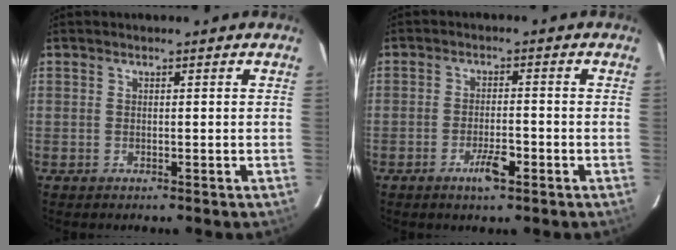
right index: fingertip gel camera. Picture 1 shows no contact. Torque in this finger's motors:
{"motor_torque": [0.42, -0.31, 0.10, 0.05]}